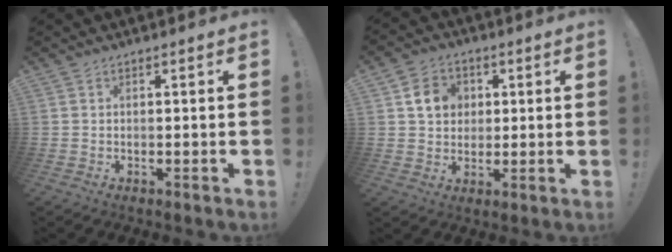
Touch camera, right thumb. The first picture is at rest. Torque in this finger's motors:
{"motor_torque": [0.14, 0.14, 0.11, 0.14, 0.02]}